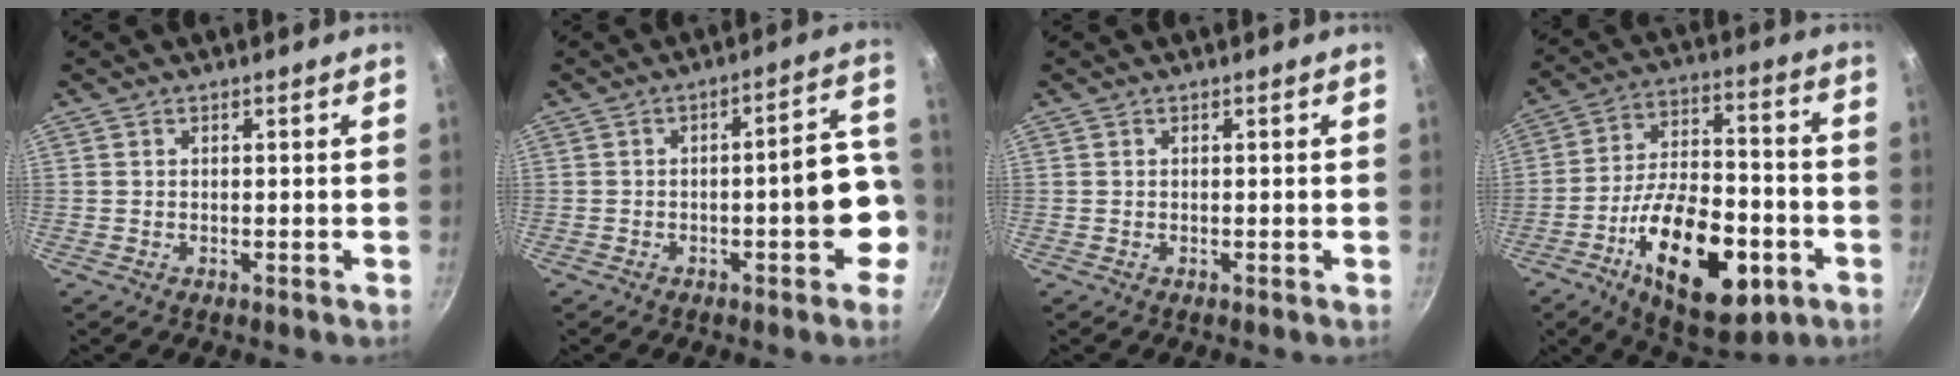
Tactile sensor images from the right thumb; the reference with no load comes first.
{"total": 9.7, "force": [-2.7, 3.6, 8.6], "torque": [-0.082, 0.045, -0.035]}
{"total": 0.0}
{"total": 23.0, "force": [-8.7, 11.2, 18.1], "torque": [-0.263, 0.037, -0.131]}